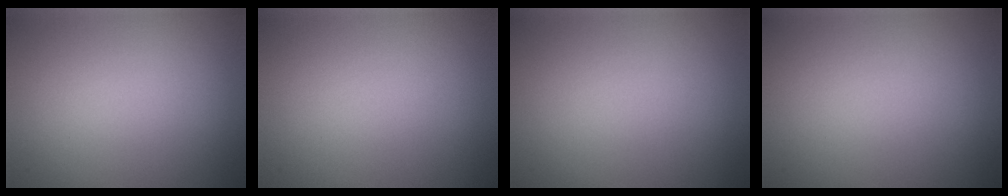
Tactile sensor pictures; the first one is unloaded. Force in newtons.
{"total": 0.0}
{"total": 0.0}
{"total": 0.0}